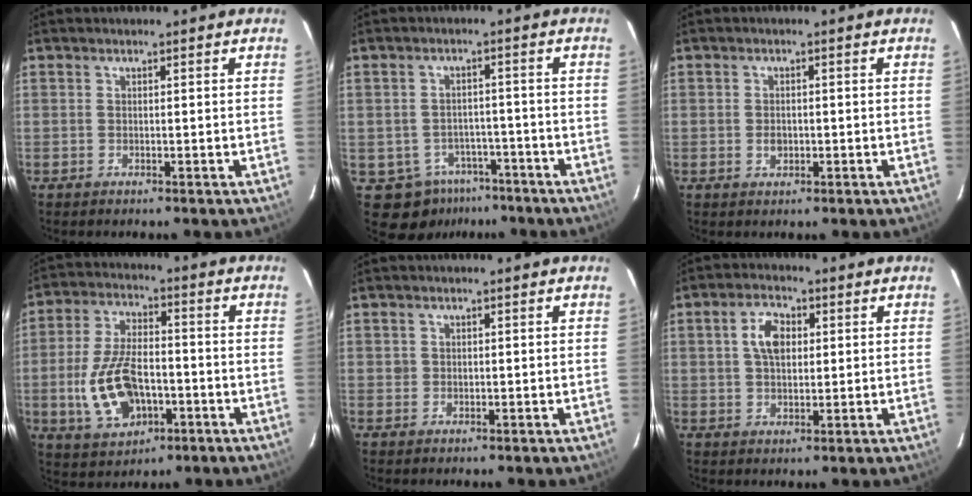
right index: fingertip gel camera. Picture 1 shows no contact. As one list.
[{"total": 7.8, "force": [-4.7, 6.0, 1.7], "torque": [-0.044, 0.022, -0.046]}, {"total": 1.8, "force": [-0.4, 1.4, 1.0], "torque": [-0.017, 0.002, -0.008]}, {"total": 13.8, "force": [-3.9, 7.6, 10.8], "torque": [-0.229, 0.001, -0.057]}, {"total": 1.1, "force": [0.0, 1.1, 0.1], "torque": [0.001, 0.002, -0.001]}, {"total": 5.9, "force": [1.3, 3.7, 4.3], "torque": [-0.078, 0.015, 0.027]}]